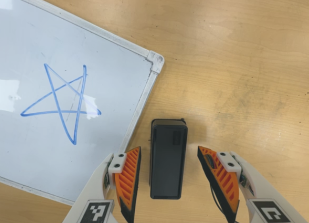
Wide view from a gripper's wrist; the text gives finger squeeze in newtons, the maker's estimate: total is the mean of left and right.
{"total": 0.0}